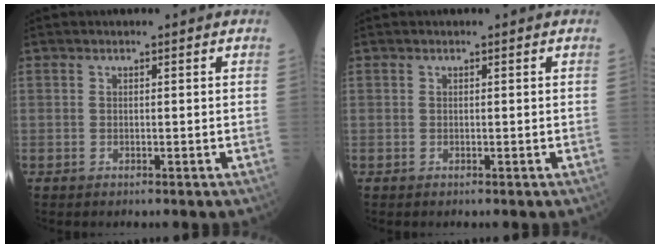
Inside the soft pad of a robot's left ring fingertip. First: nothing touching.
{"total": 0.0}